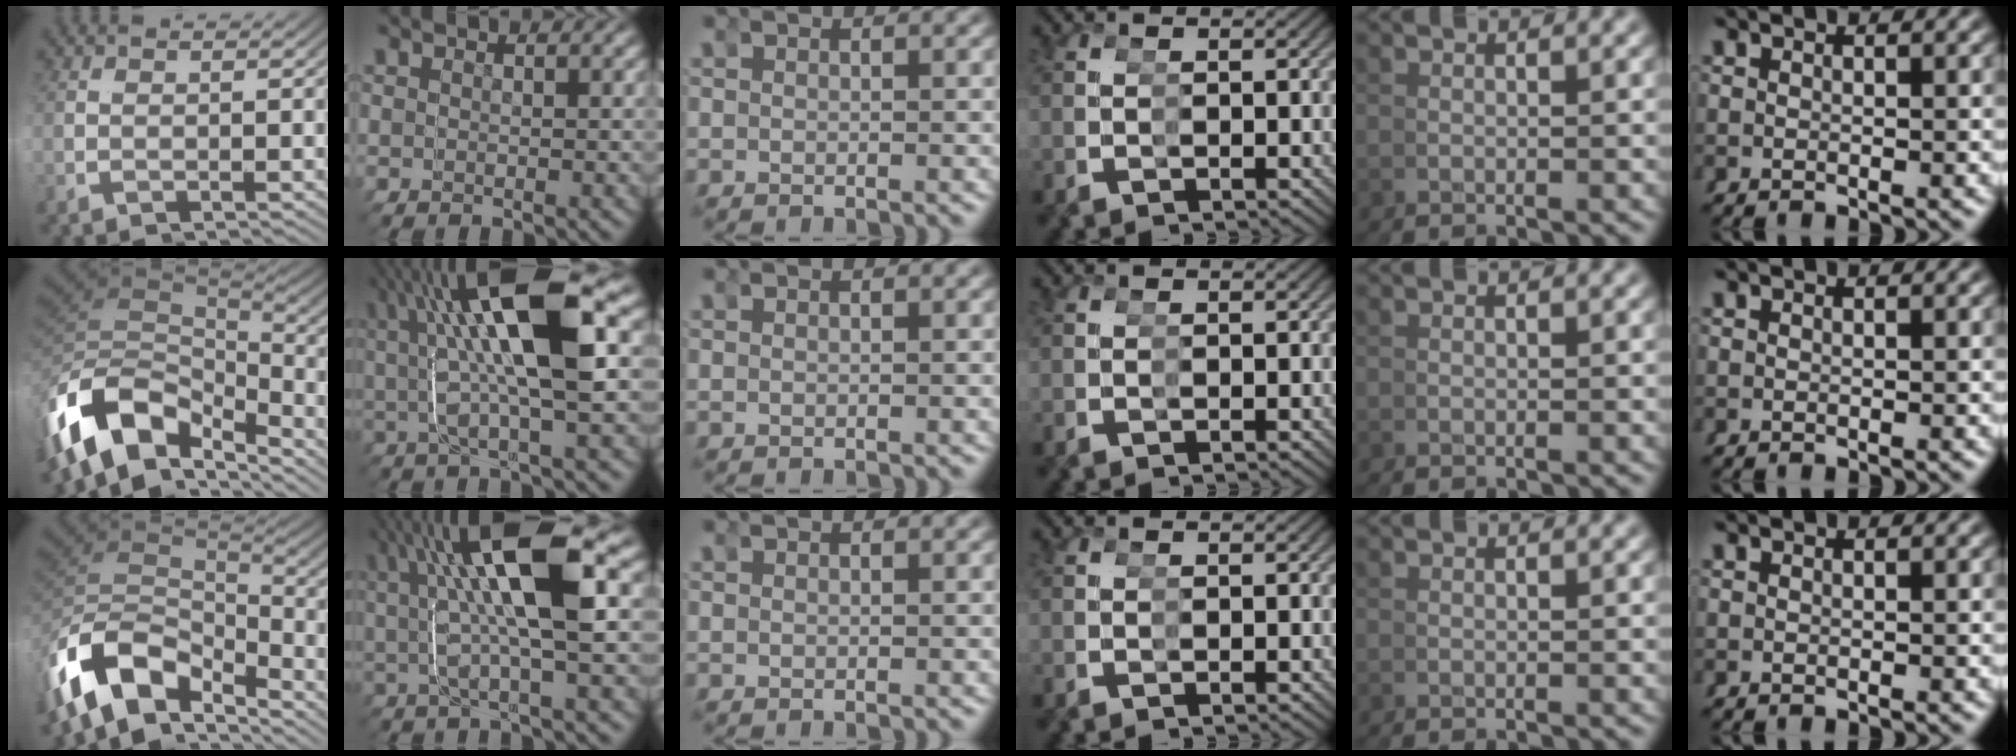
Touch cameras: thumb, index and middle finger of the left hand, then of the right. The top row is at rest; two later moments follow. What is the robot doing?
{"motion": "grasp_and_lifting", "object": "toy banana"}